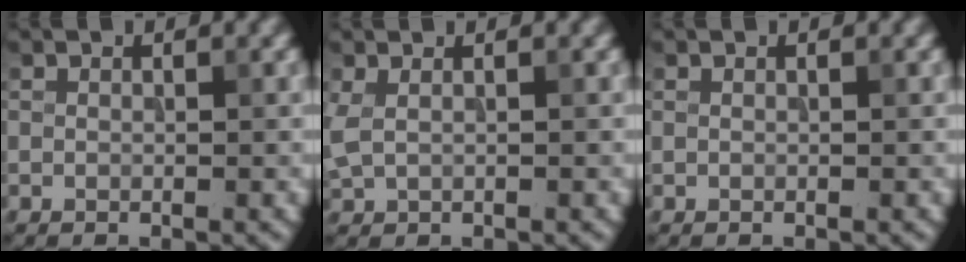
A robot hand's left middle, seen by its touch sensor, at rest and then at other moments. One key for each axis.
{"total": 1.2, "fx": 0.5, "fy": 0.5, "fz": 1.0, "tx": -0.023, "ty": 0.003, "tz": 0.013}
{"total": 0.0}